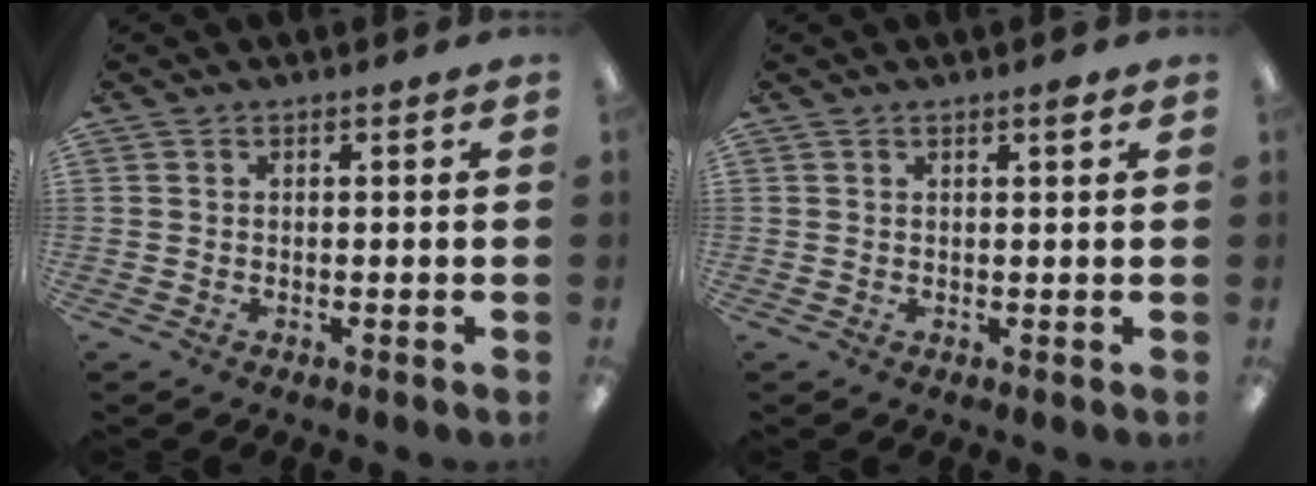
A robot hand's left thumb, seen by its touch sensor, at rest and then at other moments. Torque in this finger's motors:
{"motor_torque": [-0.12, -0.04, -0.16, 0.28, -0.06]}